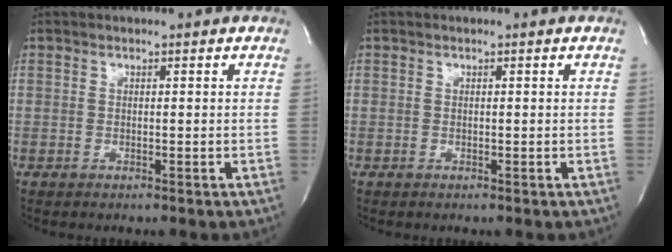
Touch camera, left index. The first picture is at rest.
{"total": 0.0}